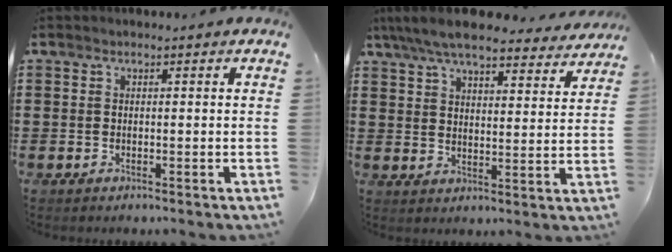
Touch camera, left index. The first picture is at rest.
{"total": 7.7, "force": [7.0, 1.0, 3.1], "torque": [-0.086, -0.028, 0.125]}